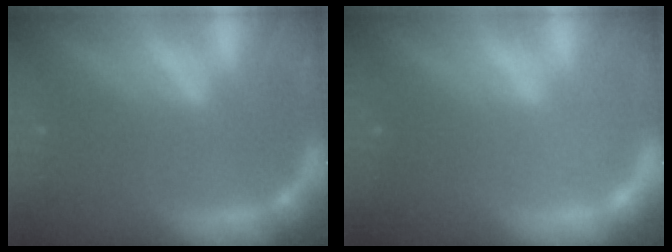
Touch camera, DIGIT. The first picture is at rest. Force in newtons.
{"total": 1.0}